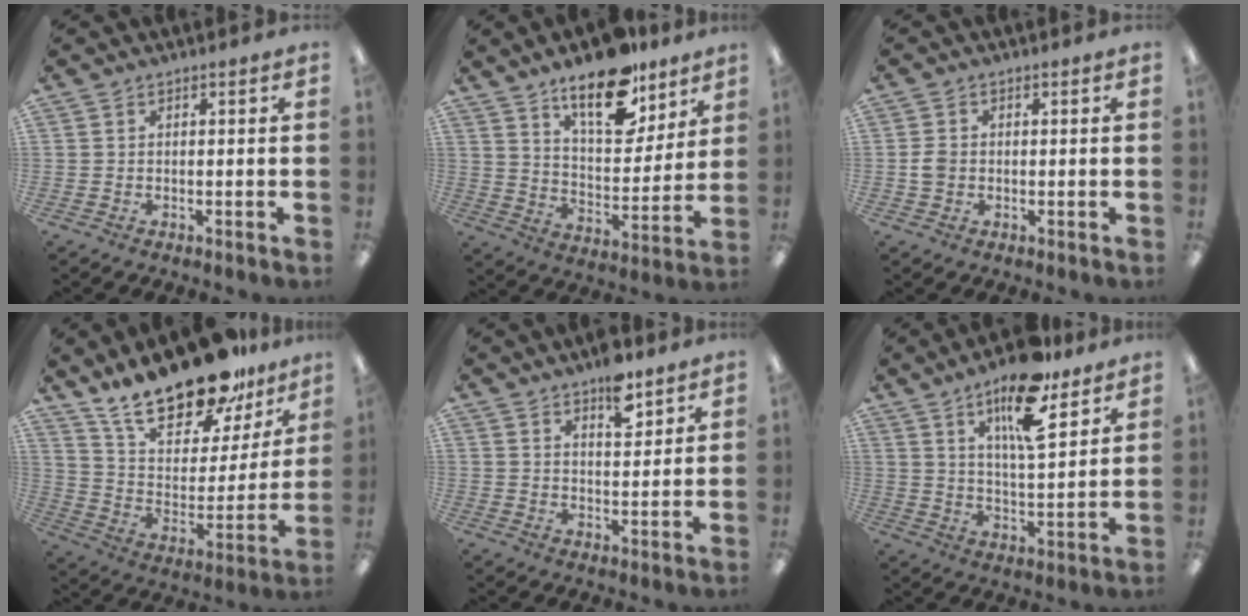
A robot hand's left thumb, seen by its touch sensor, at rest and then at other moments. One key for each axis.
{"total": 16.7, "fx": 12.4, "fy": 6.9, "fz": 8.8, "tx": -0.127, "ty": -0.078, "tz": 0.213}
{"total": 2.8, "fx": -0.3, "fy": 2.3, "fz": 1.6, "tx": -0.020, "ty": 0.001, "tz": -0.007}
{"total": 23.0, "fx": 18.2, "fy": 8.8, "fz": 11.0, "tx": -0.184, "ty": -0.122, "tz": 0.317}
{"total": 7.7, "fx": 5.7, "fy": 3.1, "fz": 4.2, "tx": -0.048, "ty": -0.036, "tz": 0.095}
{"total": 15.7, "fx": 10.3, "fy": 4.9, "fz": 10.8, "tx": -0.174, "ty": -0.050, "tz": 0.168}